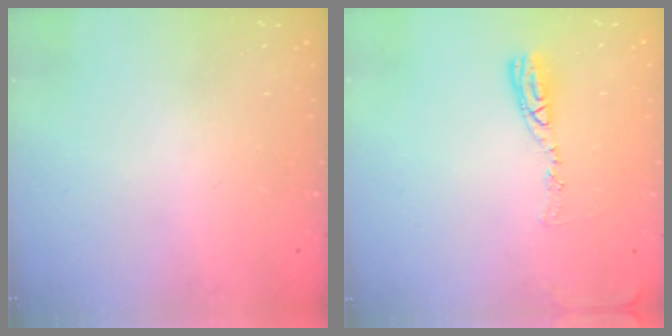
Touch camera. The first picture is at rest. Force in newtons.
{"total": 8.9, "press": 8.9, "slide": 0.8}